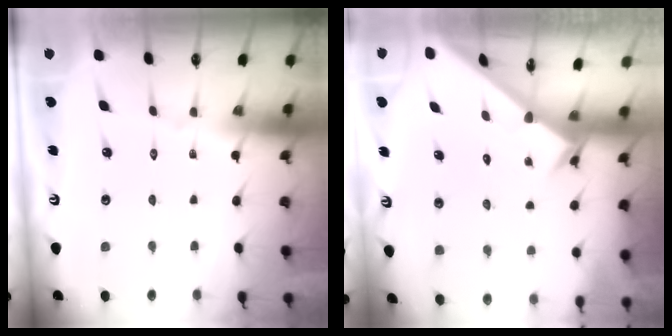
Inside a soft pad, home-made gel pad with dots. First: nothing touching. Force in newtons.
{"total": 2.5, "press": 2.5, "slide": 0.2}